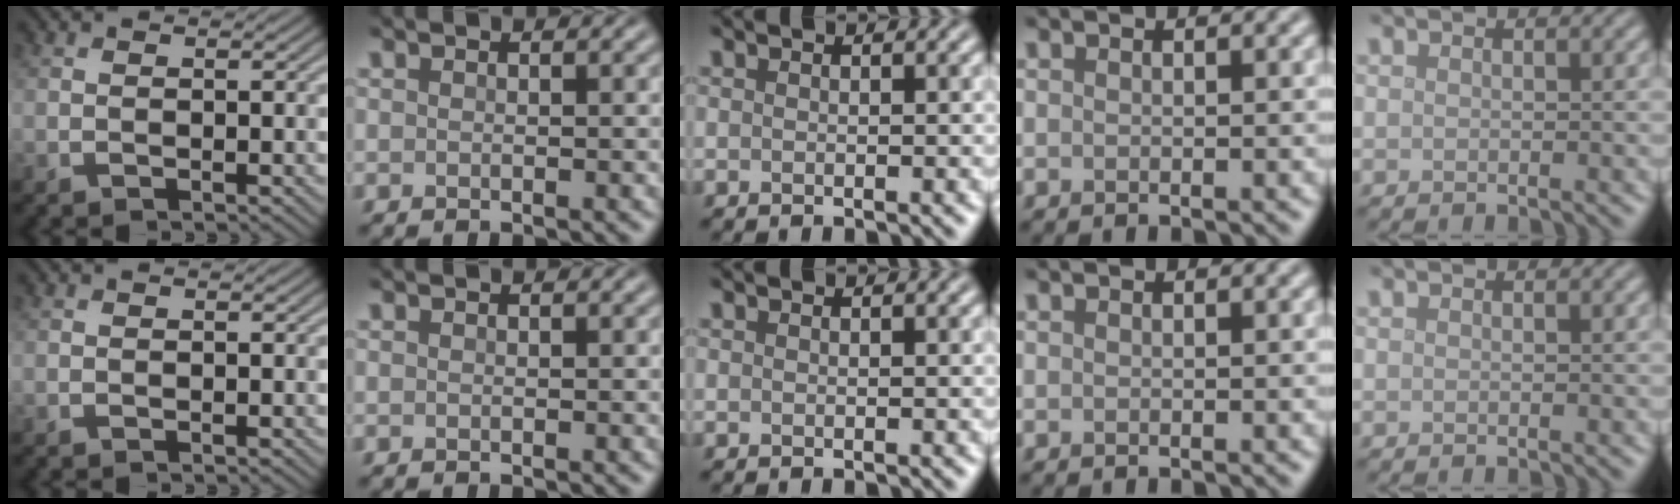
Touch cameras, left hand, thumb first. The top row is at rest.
{}